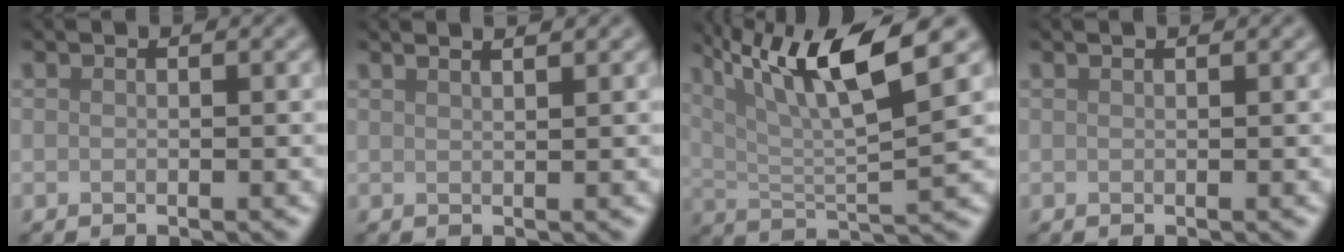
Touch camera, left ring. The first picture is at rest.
{"total": 3.7, "force": [2.5, 1.6, 2.2], "torque": [-0.006, 0.030, -0.002]}
{"total": 10.1, "force": [5.3, 2.0, 8.3], "torque": [-0.137, 0.005, 0.096]}
{"total": 0.8, "force": [0.7, 0.3, 0.4], "torque": [-0.004, -0.002, 0.001]}